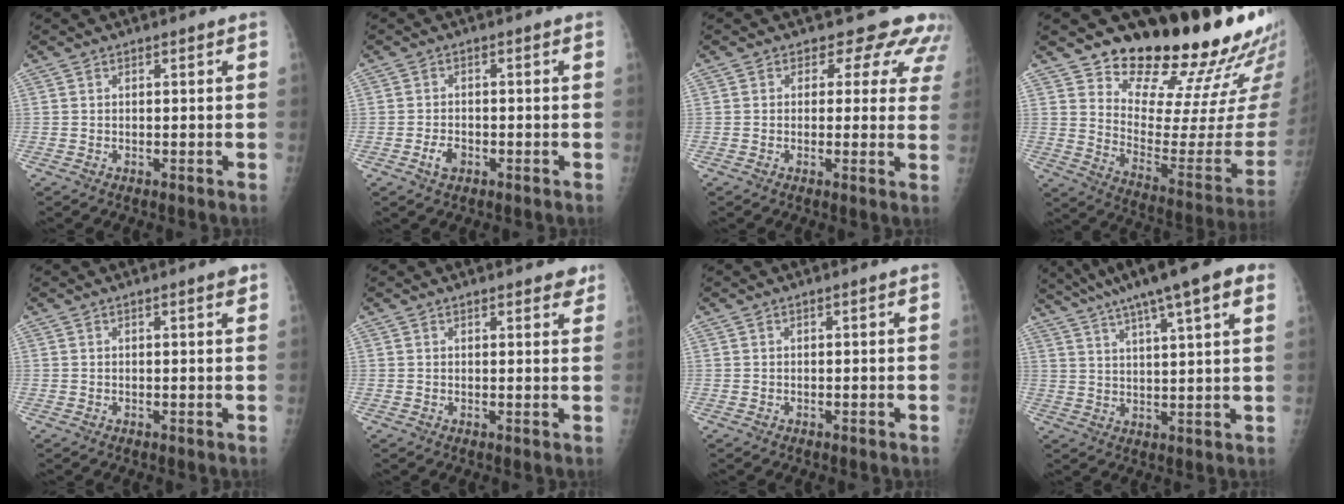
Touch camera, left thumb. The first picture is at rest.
{"total": 2.8, "force": [-1.2, 1.8, 1.7], "torque": [-0.028, 0.004, -0.020]}
{"total": 8.5, "force": [6.8, 4.8, 1.6], "torque": [0.033, -0.027, 0.051]}
{"total": 21.5, "force": [19.2, 5.0, 8.3], "torque": [-0.065, -0.188, 0.269]}
{"total": 1.2, "force": [0.8, 0.2, 0.9], "torque": [-0.013, -0.002, 0.008]}
{"total": 3.3, "force": [2.7, 1.3, 1.3], "torque": [0.012, -0.009, 0.027]}
{"total": 0.0}
{"total": 17.4, "force": [11.2, 3.0, 13.0], "torque": [-0.207, 0.010, 0.166]}